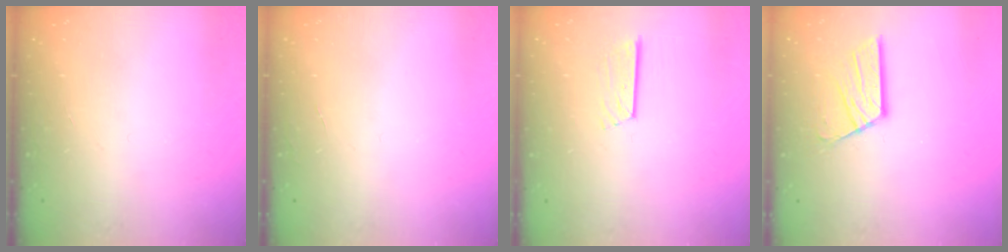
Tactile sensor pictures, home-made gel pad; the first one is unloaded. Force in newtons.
{"total": 0.0}
{"total": 6.7, "press": 6.7, "slide": 0.5}
{"total": 10.2, "press": 10.2, "slide": 0.8}